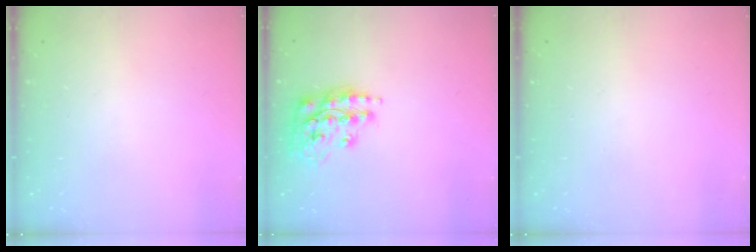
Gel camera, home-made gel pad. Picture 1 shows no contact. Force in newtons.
{"total": 15.2, "press": 15.1, "slide": 0.8}
{"total": 0.0}